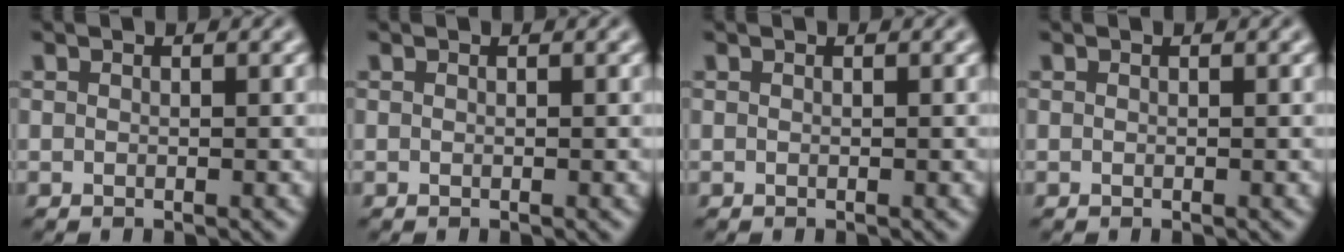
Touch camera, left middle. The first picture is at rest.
{"total": 0.0}
{"total": 0.0}
{"total": 0.0}